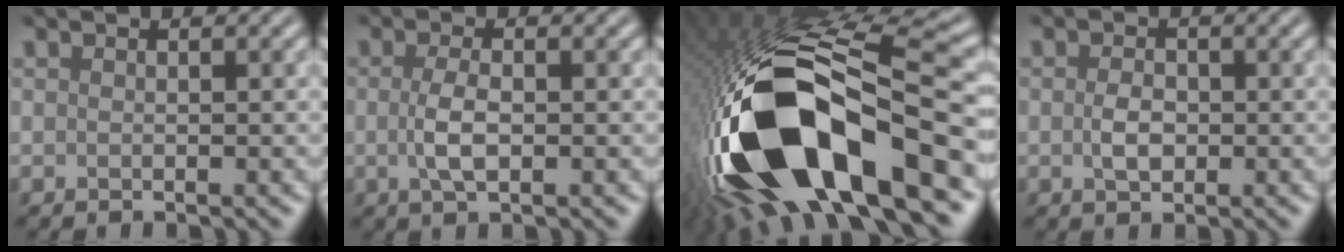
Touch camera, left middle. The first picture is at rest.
{"total": 2.4, "force": [-0.2, 1.0, 2.2], "torque": [-0.053, 0.001, -0.005]}
{"total": 19.3, "force": [-6.1, 7.7, 16.6], "torque": [-0.317, -0.013, -0.099]}
{"total": 1.8, "force": [-0.2, 1.2, 1.3], "torque": [-0.029, 0.003, -0.005]}